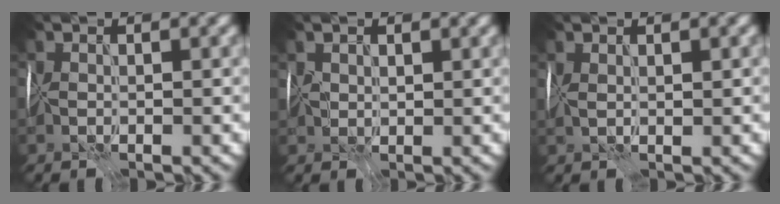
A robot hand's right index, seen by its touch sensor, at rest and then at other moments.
{"total": 1.7, "force": [1.0, 1.2, 0.6], "torque": [-0.015, 0.004, 0.020]}
{"total": 1.2, "force": [0.6, 0.3, 1.0], "torque": [-0.018, 0.004, 0.014]}